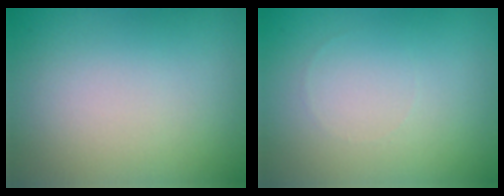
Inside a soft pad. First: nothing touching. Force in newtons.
{"total": 0.0}